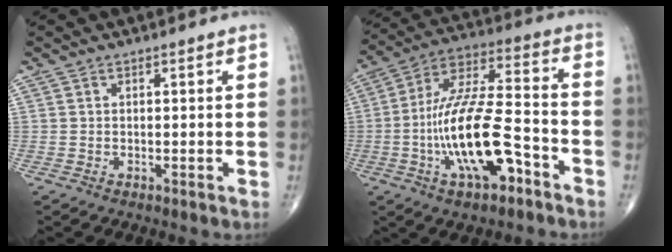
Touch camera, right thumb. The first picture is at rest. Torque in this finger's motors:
{"motor_torque": [2.28, 2.73, 1.45, -1.33, 0.66]}